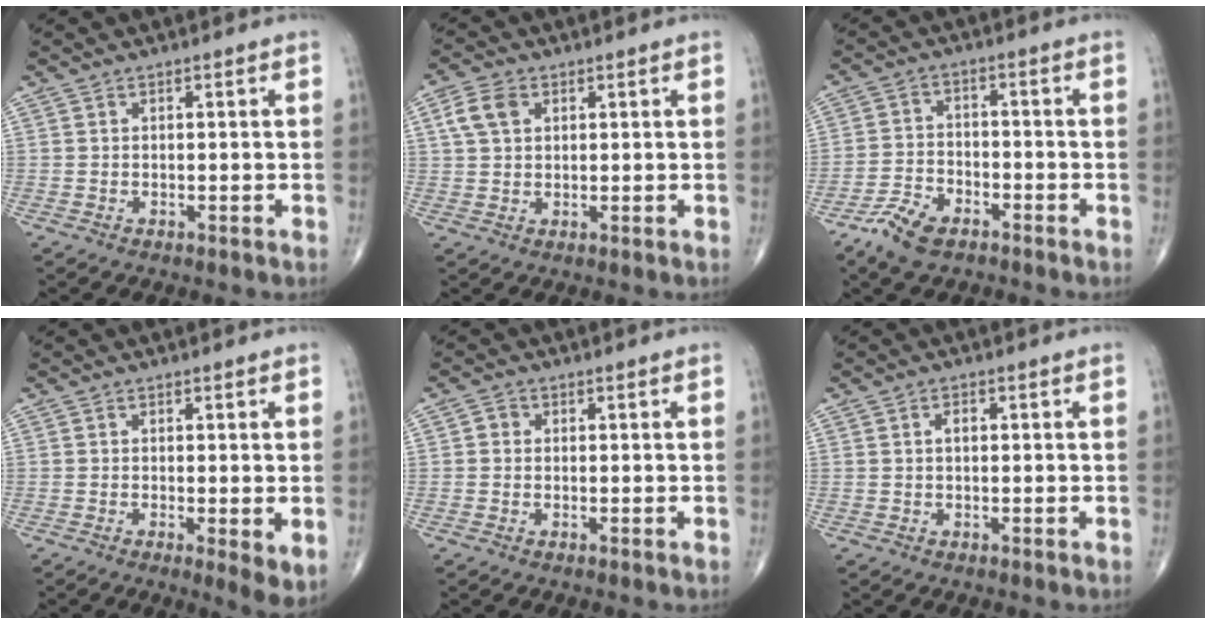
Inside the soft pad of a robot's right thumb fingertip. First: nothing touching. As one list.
[{"total": 5.3, "force": [1.9, 3.7, 3.3], "torque": [-0.062, 0.007, 0.035]}, {"total": 7.3, "force": [-5.0, 3.6, 4.0], "torque": [-0.077, 0.017, -0.097]}, {"total": 4.4, "force": [-0.5, 1.0, 4.2], "torque": [-0.070, -0.016, -0.012]}, {"total": 1.5, "force": [0.0, 1.4, 0.6], "torque": [-0.003, 0.003, -0.003]}, {"total": 1.7, "force": [0.3, 1.0, 1.3], "torque": [-0.022, 0.005, 0.003]}]